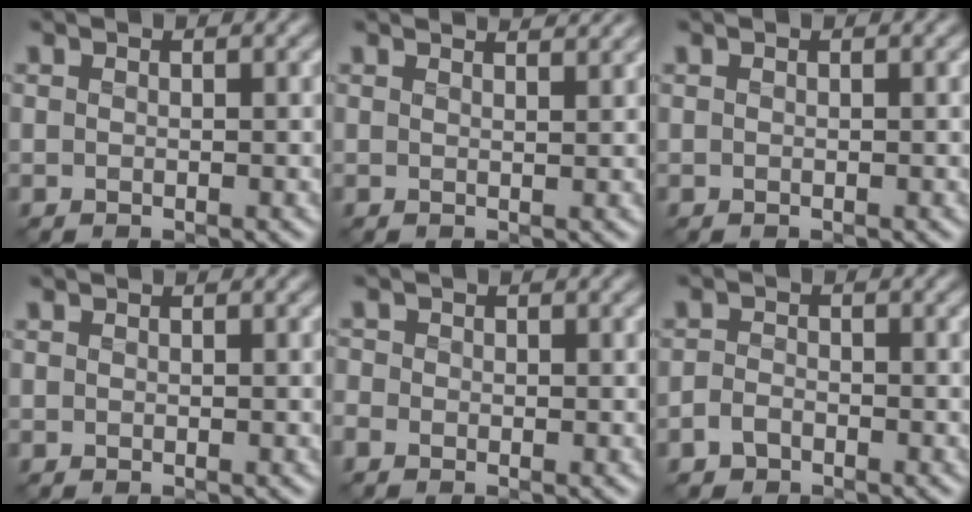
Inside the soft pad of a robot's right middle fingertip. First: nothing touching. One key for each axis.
{"total": 2.3, "fx": 2.1, "fy": 0.3, "fz": 0.7, "tx": -0.006, "ty": 0.005, "tz": 0.018}
{"total": 0.0}
{"total": 0.0}
{"total": 1.3, "fx": -0.8, "fy": 1.0, "fz": 0.3, "tx": -0.003, "ty": -0.004, "tz": -0.021}
{"total": 1.7, "fx": -1.3, "fy": 1.0, "fz": 0.6, "tx": -0.011, "ty": 0.001, "tz": -0.031}